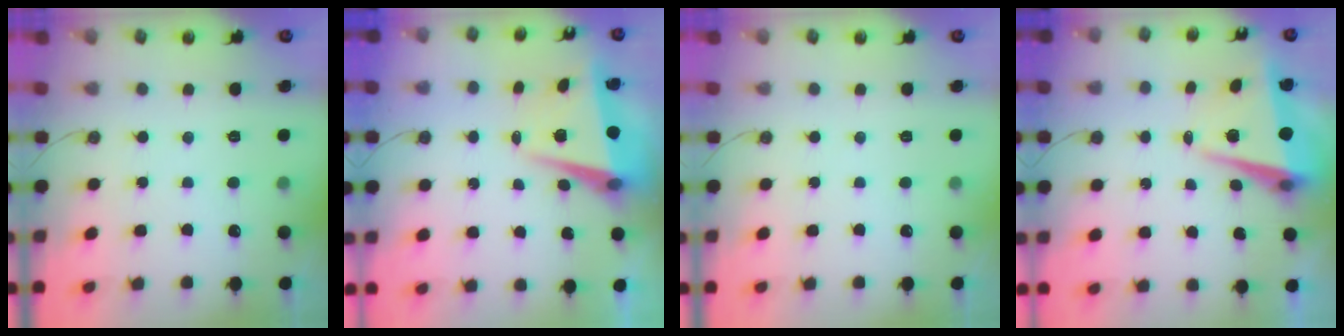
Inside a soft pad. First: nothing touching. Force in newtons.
{"total": 6.0, "press": 5.7, "slide": 2.0}
{"total": 0.0}
{"total": 6.6, "press": 6.4, "slide": 1.5}